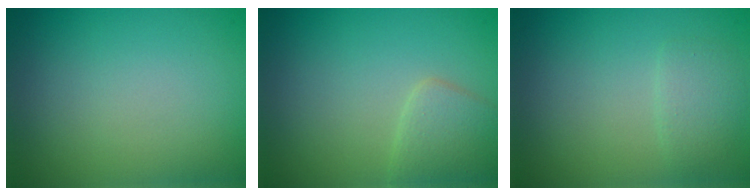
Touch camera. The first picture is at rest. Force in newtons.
{"total": 2.5, "press": 2.5, "slide": 0.3}
{"total": 1.5, "press": 1.5, "slide": 0.0}